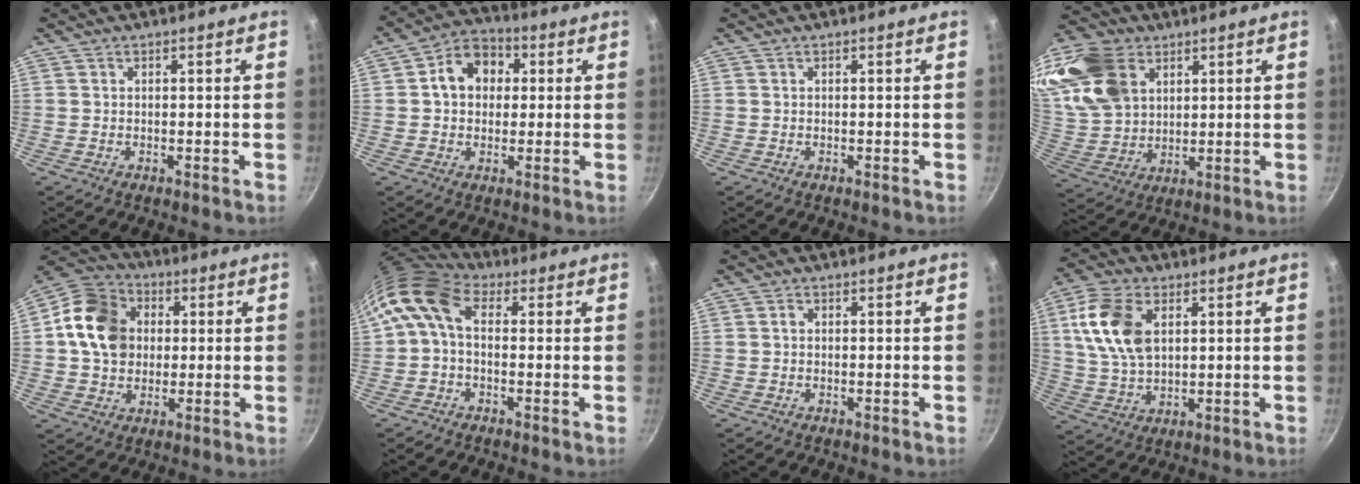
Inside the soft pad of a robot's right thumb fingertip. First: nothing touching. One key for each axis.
{"total": 9.4, "fx": 1.6, "fy": 7.5, "fz": 5.5, "tx": -0.051, "ty": 0.019, "tz": 0.010}
{"total": 0.0}
{"total": 17.5, "fx": 7.2, "fy": 12.5, "fz": 9.8, "tx": -0.184, "ty": -0.018, "tz": 0.146}
{"total": 14.8, "fx": 2.2, "fy": 12.0, "fz": 8.3, "tx": -0.124, "ty": 0.017, "tz": 0.026}
{"total": 9.7, "fx": 1.5, "fy": 6.4, "fz": 7.2, "tx": -0.133, "ty": 0.022, "tz": 0.010}
{"total": 0.7, "fx": 0.0, "fy": 0.6, "fz": 0.4, "tx": -0.005, "ty": 0.004, "tz": 0.000}
{"total": 13.0, "fx": 3.6, "fy": 8.0, "fz": 9.6, "tx": -0.175, "ty": -0.004, "tz": 0.070}